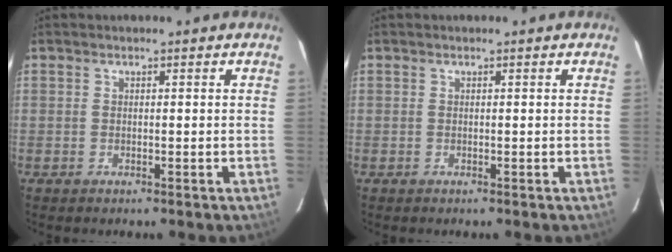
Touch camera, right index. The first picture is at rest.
{"total": 0.0}